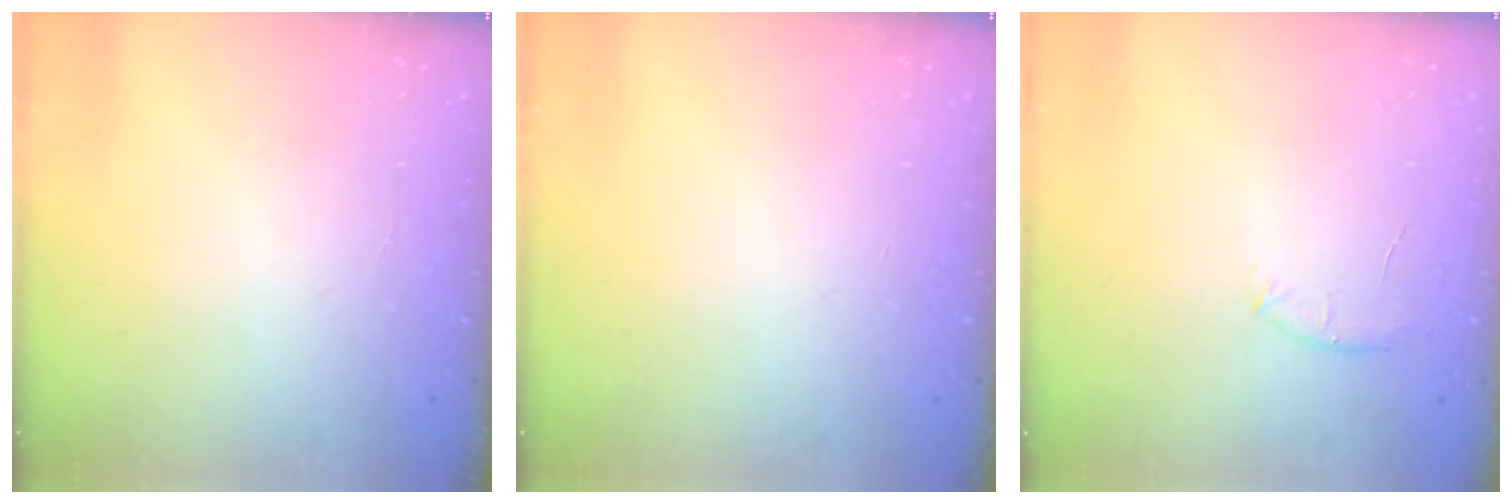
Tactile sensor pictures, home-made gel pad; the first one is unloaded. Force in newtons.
{"total": 0.0}
{"total": 5.5, "press": 5.2, "slide": 1.5}